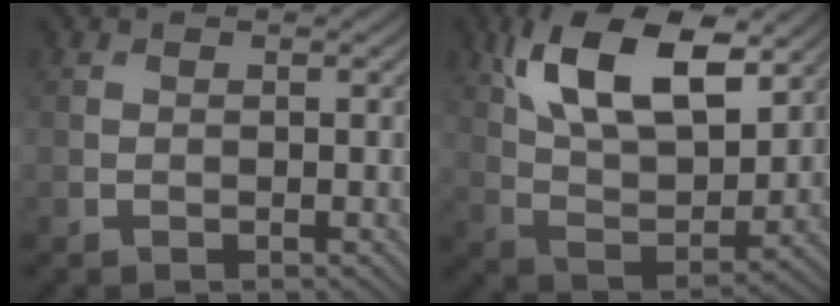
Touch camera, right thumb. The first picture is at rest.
{"total": 14.5, "force": [7.2, 6.7, 10.7], "torque": [-0.214, -0.003, 0.129]}